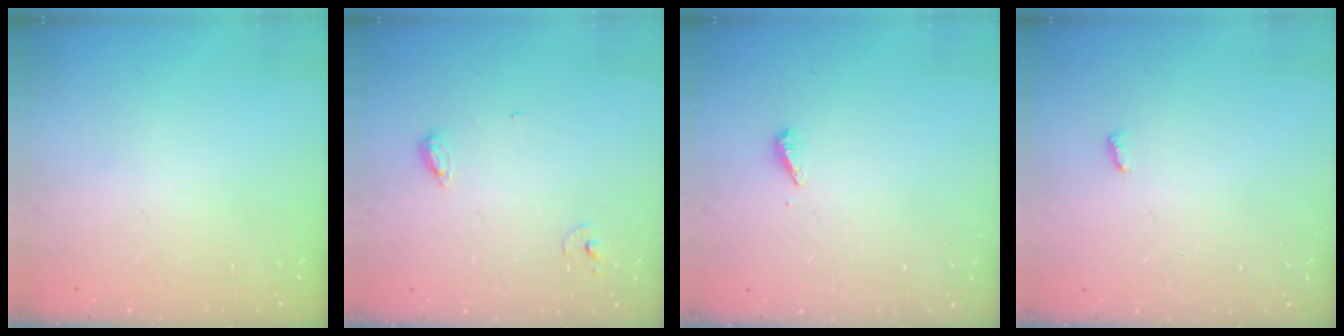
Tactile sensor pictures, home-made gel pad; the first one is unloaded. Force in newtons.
{"total": 6.4, "press": 6.4, "slide": 0.5}
{"total": 2.8, "press": 2.8, "slide": 0.2}
{"total": 3.5, "press": 3.5, "slide": 0.3}